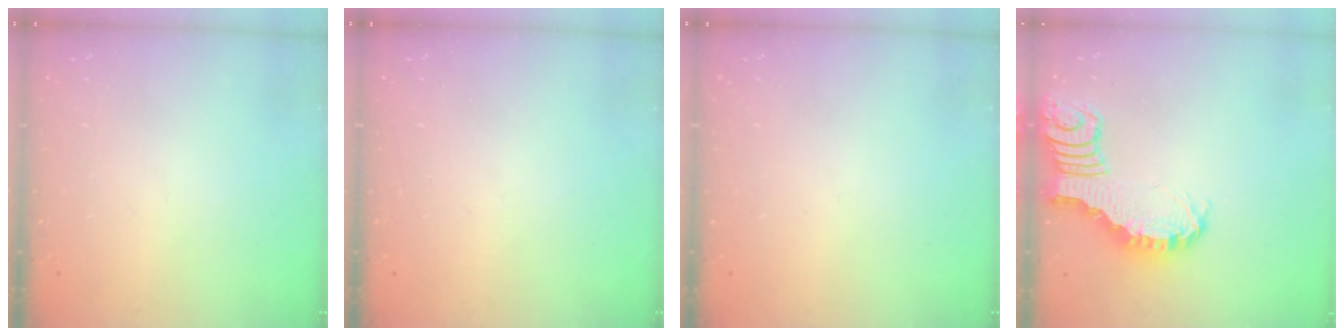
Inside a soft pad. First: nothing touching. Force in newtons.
{"total": 0.0}
{"total": 0.0}
{"total": 3.4, "press": 3.4, "slide": 0.2}